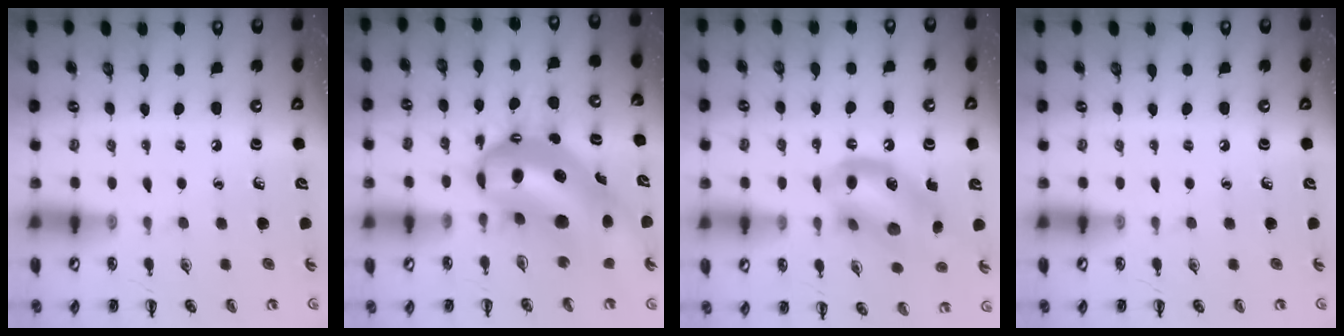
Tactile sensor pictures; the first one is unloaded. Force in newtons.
{"total": 13.8, "press": 13.3, "slide": 3.4}
{"total": 13.9, "press": 13.7, "slide": 2.5}
{"total": 0.0}